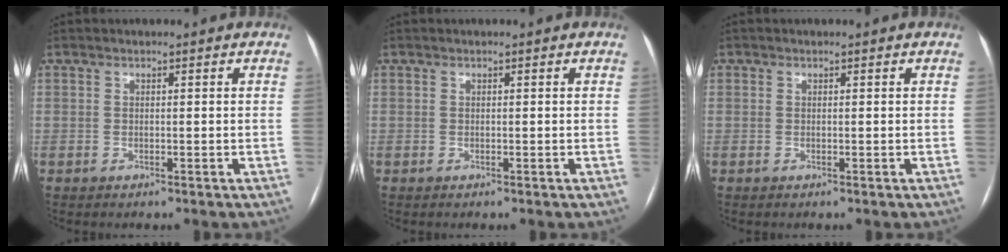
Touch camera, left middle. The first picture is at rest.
{"total": 0.0}
{"total": 0.0}